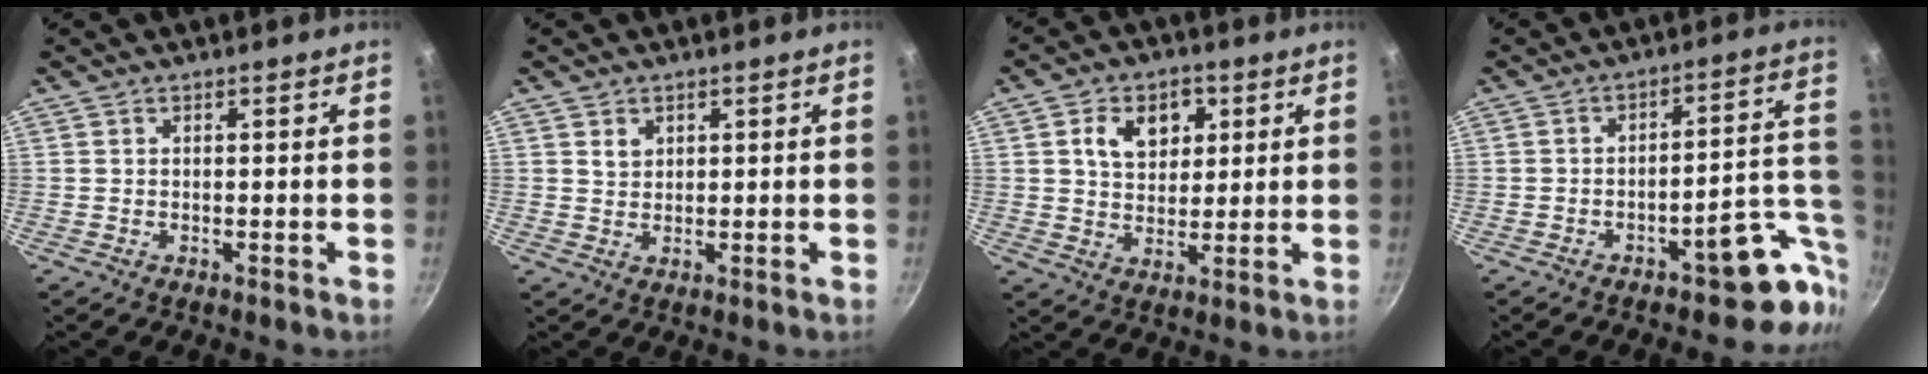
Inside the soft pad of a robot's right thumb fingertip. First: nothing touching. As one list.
[{"total": 2.2, "force": [1.0, 1.7, 0.9], "torque": [-0.008, 0.000, 0.019]}, {"total": 9.1, "force": [2.9, 6.7, 5.4], "torque": [-0.065, -0.003, 0.045]}, {"total": 11.8, "force": [-4.6, 5.0, 9.6], "torque": [-0.072, 0.043, -0.060]}]